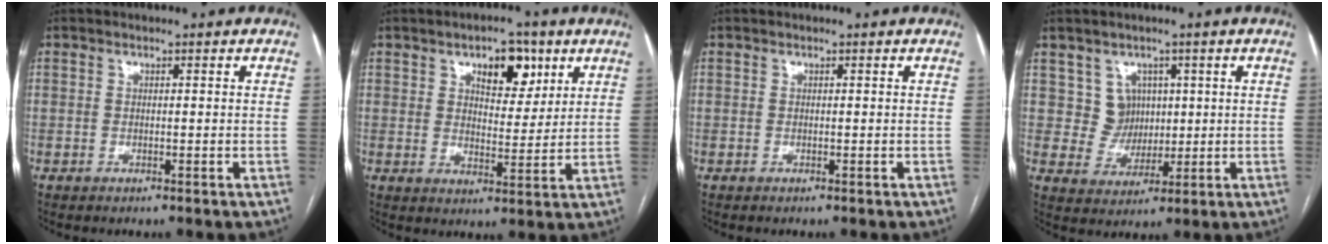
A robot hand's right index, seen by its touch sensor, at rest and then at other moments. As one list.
[{"total": 7.7, "force": [4.0, 3.7, 5.4], "torque": [-0.075, 0.007, 0.062]}, {"total": 0.0}, {"total": 5.0, "force": [1.7, 4.7, 0.5], "torque": [-0.008, 0.012, 0.038]}]